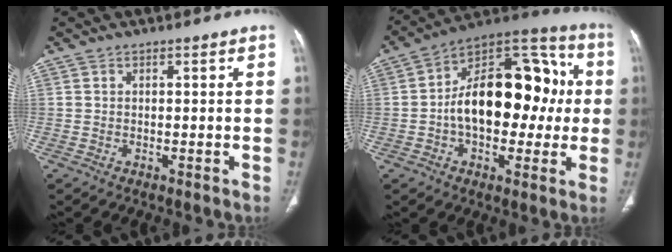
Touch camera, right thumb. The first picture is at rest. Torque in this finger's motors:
{"motor_torque": [1.52, 3.49, 1.85, -0.24, 0.17]}